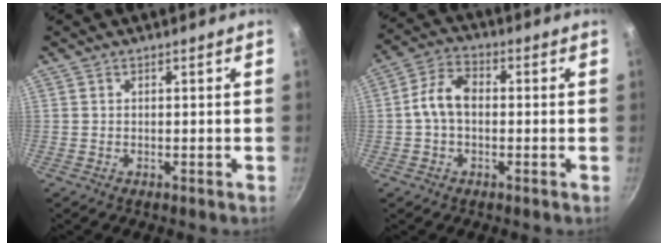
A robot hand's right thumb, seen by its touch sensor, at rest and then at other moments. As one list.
[{"total": 7.5, "force": [-0.3, 4.9, 5.7], "torque": [-0.103, 0.024, -0.014]}]